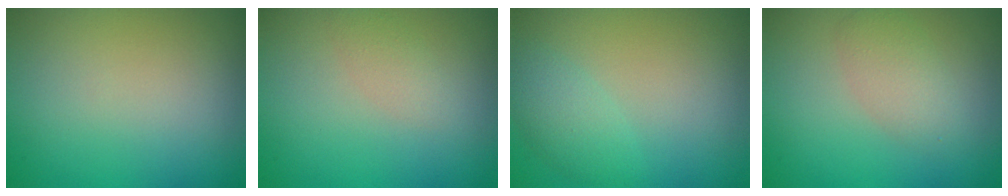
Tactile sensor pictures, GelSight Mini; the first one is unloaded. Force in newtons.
{"total": 1.4, "press": 1.4, "slide": 0.1}
{"total": 2.3, "press": 2.3, "slide": 0.2}
{"total": 2.6, "press": 2.6, "slide": 0.1}